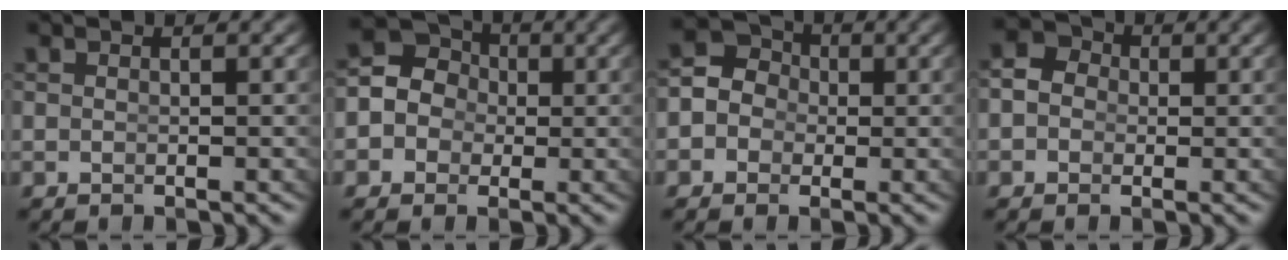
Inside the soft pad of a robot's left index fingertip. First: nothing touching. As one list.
[{"total": 10.1, "force": [1.0, 9.2, 4.0], "torque": [-0.087, -0.008, -0.003]}, {"total": 6.9, "force": [0.2, 6.3, 2.7], "torque": [-0.056, -0.007, -0.012]}, {"total": 5.5, "force": [0.9, 4.9, 2.4], "torque": [-0.037, 0.009, -0.005]}]